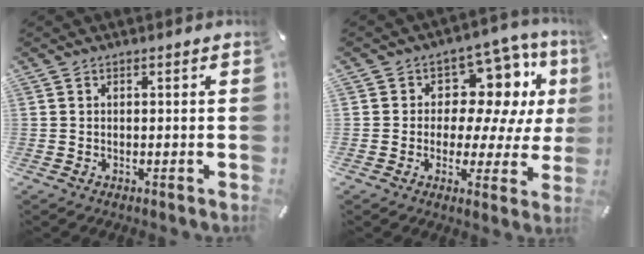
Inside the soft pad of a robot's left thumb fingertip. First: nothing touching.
{"total": 12.1, "force": [4.9, 8.4, 7.2], "torque": [-0.096, -0.043, 0.092]}